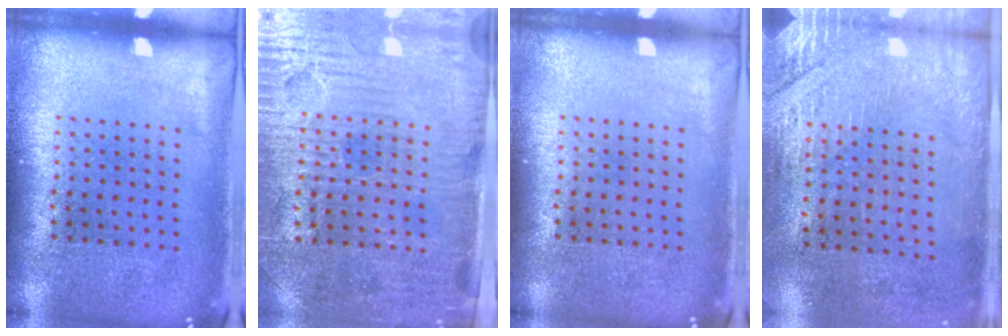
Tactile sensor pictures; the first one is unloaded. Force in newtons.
{"total": 3.6, "press": 3.3, "slide": 1.4}
{"total": 0.0}
{"total": 2.9, "press": 2.5, "slide": 1.5}